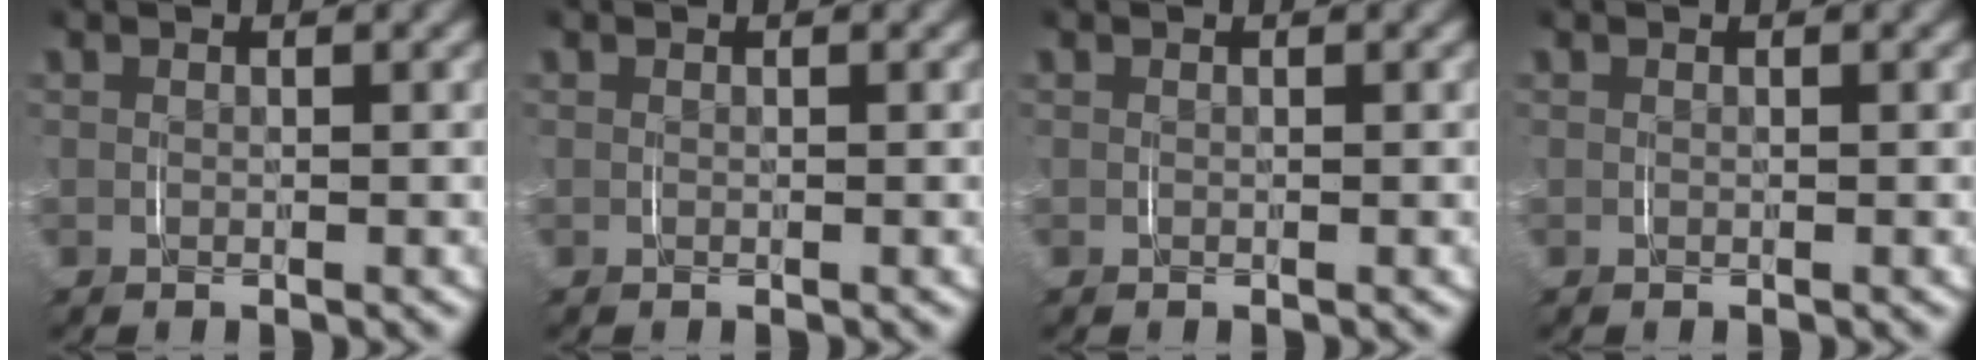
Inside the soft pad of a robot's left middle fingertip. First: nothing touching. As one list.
[{"total": 0.0}, {"total": 0.0}, {"total": 0.0}]